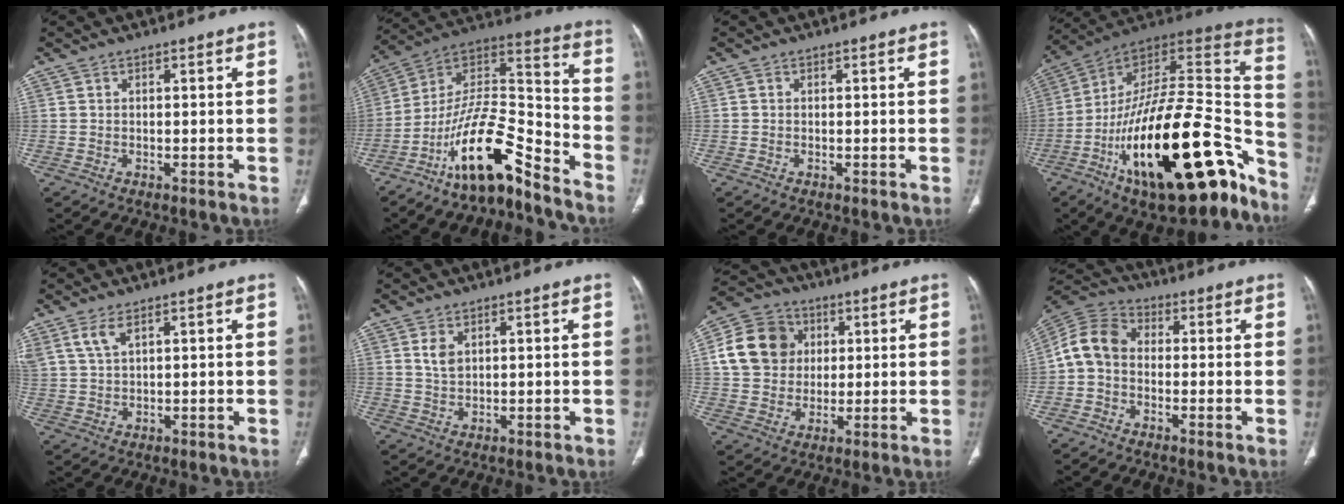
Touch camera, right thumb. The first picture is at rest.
{"total": 17.0, "force": [-12.0, 5.1, 10.9], "torque": [-0.171, 0.110, -0.215]}
{"total": 0.0}
{"total": 34.7, "force": [-17.8, 13.8, 26.4], "torque": [-0.325, 0.090, -0.281]}
{"total": 4.1, "force": [2.5, 1.4, 2.9], "torque": [-0.069, -0.005, 0.062]}
{"total": 3.0, "force": [1.3, 1.8, 2.1], "torque": [-0.036, -0.006, 0.032]}
{"total": 13.0, "force": [2.7, 11.2, 5.9], "torque": [-0.096, 0.008, 0.042]}
{"total": 8.5, "force": [-0.8, 6.5, 5.5], "torque": [-0.098, 0.027, -0.032]}